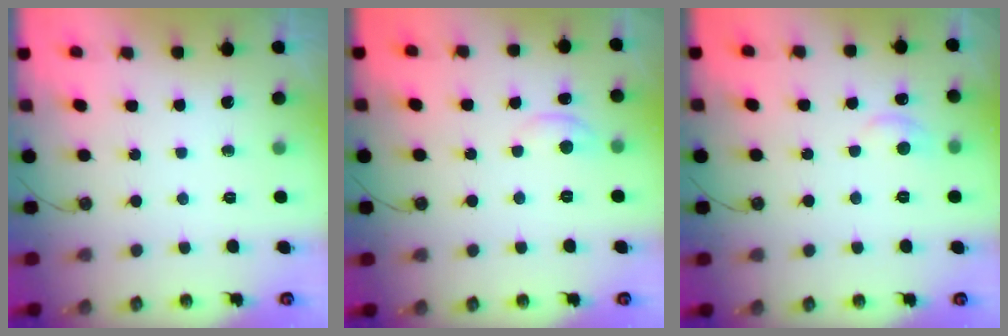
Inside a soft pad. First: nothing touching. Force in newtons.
{"total": 1.1, "press": 1.1, "slide": 0.2}
{"total": 1.2, "press": 0.5, "slide": 1.1}